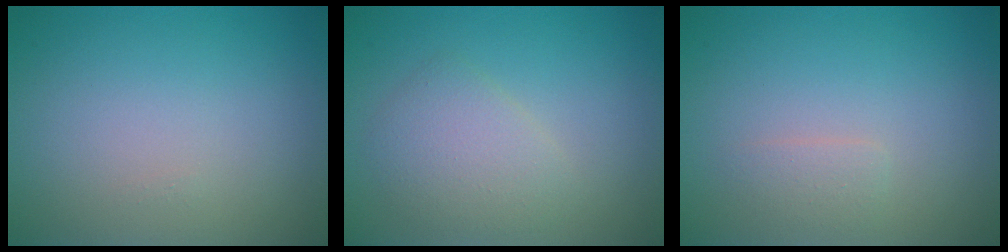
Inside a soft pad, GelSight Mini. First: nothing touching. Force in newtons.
{"total": 2.8, "press": 2.8, "slide": 0.2}
{"total": 1.0, "press": 1.0, "slide": 0.0}